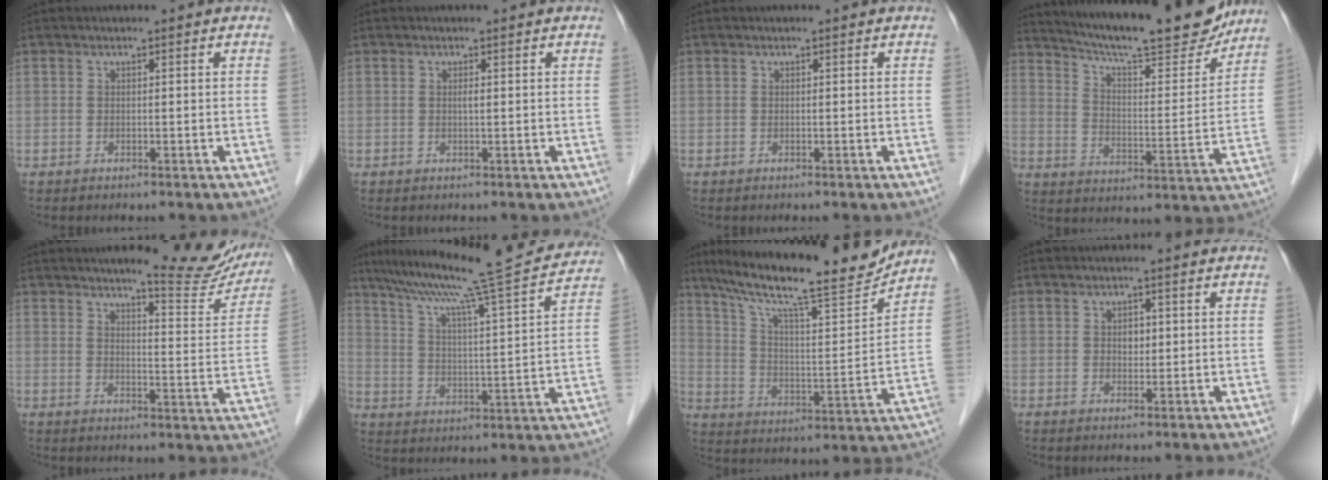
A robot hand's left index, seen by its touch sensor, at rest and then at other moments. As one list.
[{"total": 0.6, "force": [-0.2, 0.0, 0.5], "torque": [-0.012, -0.004, -0.005]}, {"total": 0.0}, {"total": 20.5, "force": [18.0, 2.7, 9.4], "torque": [-0.152, -0.018, 0.254]}, {"total": 13.2, "force": [11.9, 1.8, 5.6], "torque": [-0.056, -0.040, 0.129]}, {"total": 19.8, "force": [17.4, -0.5, 9.4], "torque": [-0.162, -0.008, 0.249]}, {"total": 20.4, "force": [17.1, 1.8, 10.9], "torque": [-0.190, -0.001, 0.265]}, {"total": 1.6, "force": [0.0, 1.2, 1.1], "torque": [-0.014, -0.004, -0.002]}]